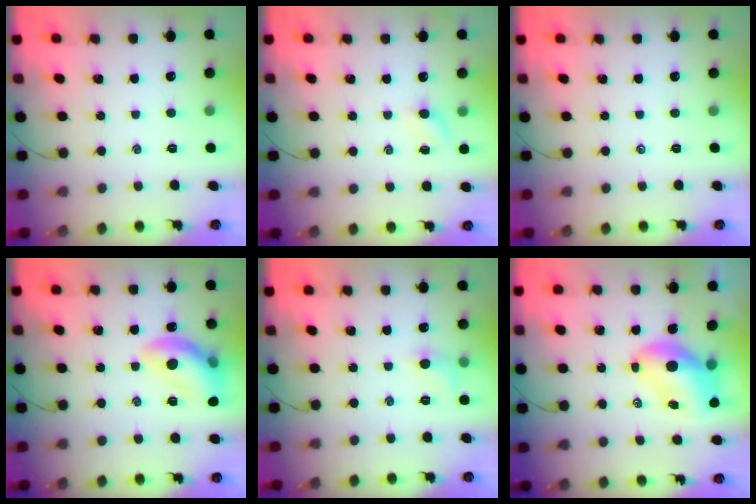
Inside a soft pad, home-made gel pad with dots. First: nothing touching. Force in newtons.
{"total": 3.6, "press": 3.4, "slide": 1.3}
{"total": 0.0}
{"total": 13.6, "press": 13.5, "slide": 1.8}
{"total": 5.9, "press": 5.6, "slide": 2.1}
{"total": 10.3, "press": 10.0, "slide": 2.6}